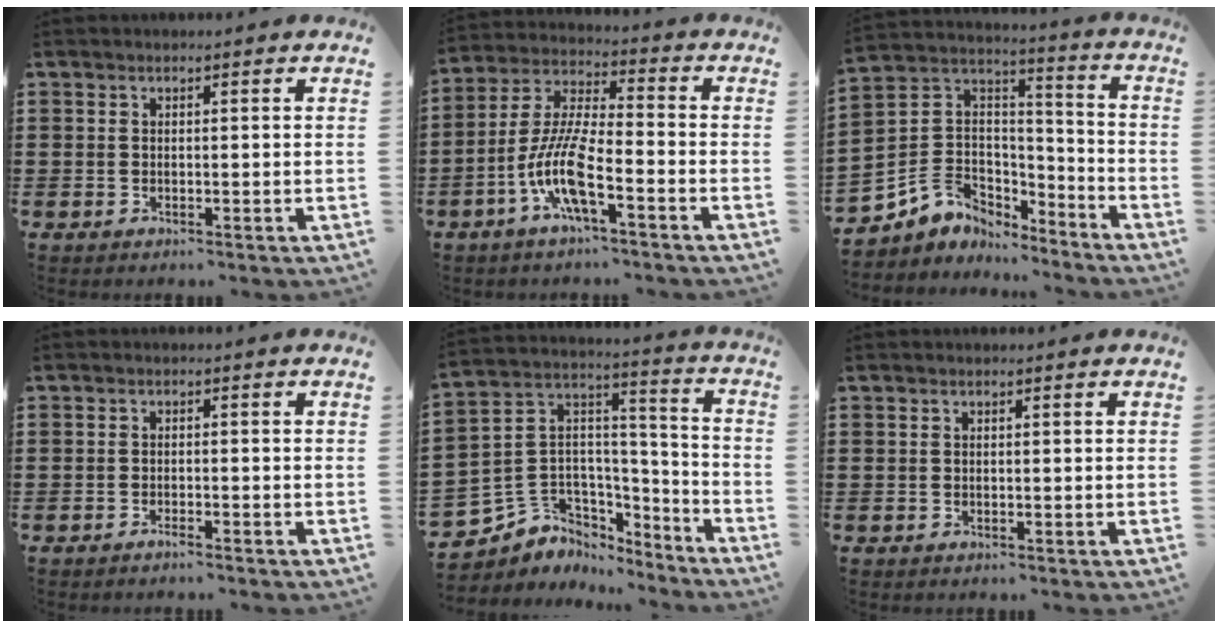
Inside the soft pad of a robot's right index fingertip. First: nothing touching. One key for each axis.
{"total": 10.1, "fx": -4.9, "fy": 1.9, "fz": 8.7, "tx": -0.206, "ty": -0.017, "tz": -0.098}
{"total": 6.3, "fx": -2.4, "fy": 5.9, "fz": 0.4, "tx": -0.046, "ty": 0.002, "tz": -0.047}
{"total": 1.3, "fx": -1.2, "fy": -0.1, "fz": 0.4, "tx": -0.009, "ty": -0.004, "tz": -0.023}
{"total": 6.1, "fx": -1.8, "fy": 5.8, "fz": 0.4, "tx": -0.049, "ty": -0.012, "tz": -0.035}
{"total": 0.0}